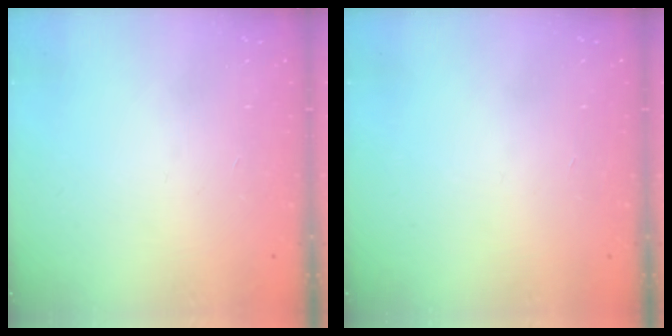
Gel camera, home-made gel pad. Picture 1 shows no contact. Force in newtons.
{"total": 0.0}